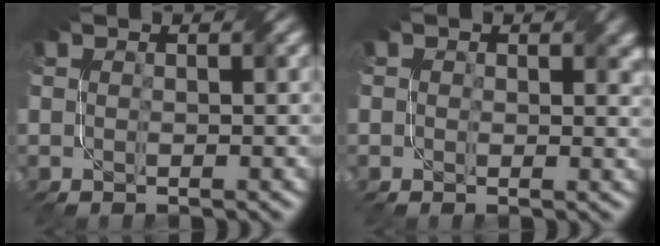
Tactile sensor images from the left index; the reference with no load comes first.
{"total": 2.2, "force": [0.9, 1.6, 1.2], "torque": [-0.012, -0.004, 0.010]}